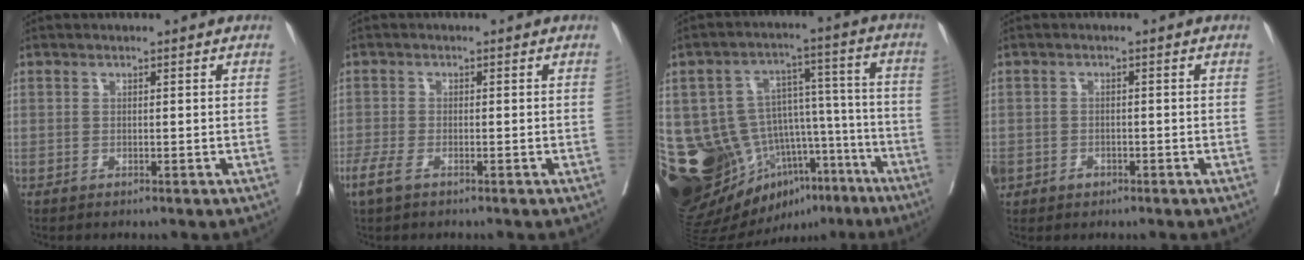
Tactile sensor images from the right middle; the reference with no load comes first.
{"total": 2.7, "force": [-1.7, 1.0, 2.0], "torque": [-0.051, -0.004, -0.032]}
{"total": 24.8, "force": [-11.5, 16.2, 14.9], "torque": [-0.283, 0.055, -0.164]}
{"total": 8.0, "force": [-2.9, 6.8, 3.0], "torque": [-0.103, 0.007, -0.040]}